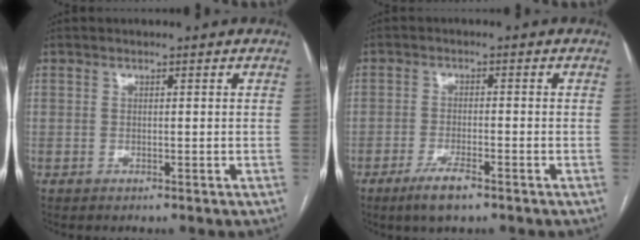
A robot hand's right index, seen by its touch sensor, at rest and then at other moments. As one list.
[{"total": 4.6, "force": [-3.1, 0.9, 3.2], "torque": [-0.067, -0.005, -0.054]}]